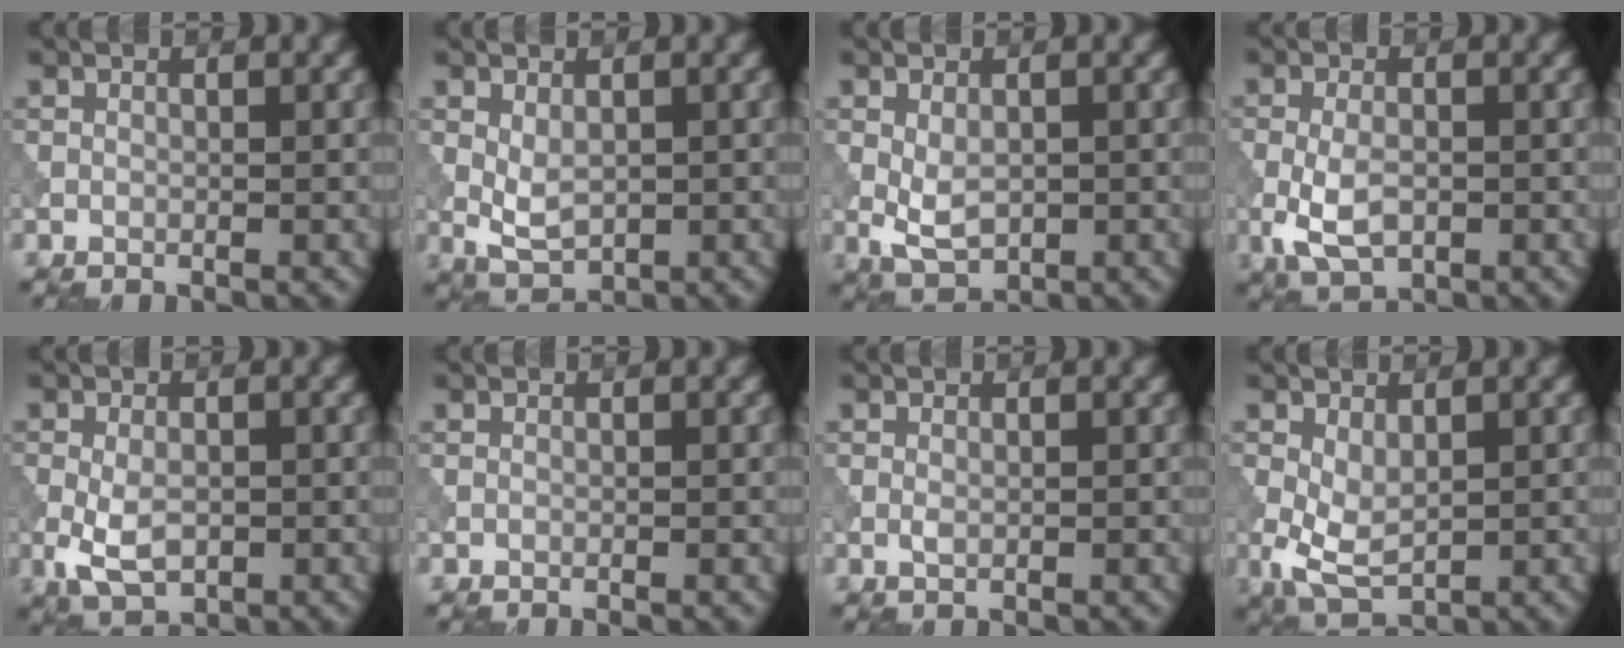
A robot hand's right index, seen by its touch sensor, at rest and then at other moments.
{"total": 2.8, "force": [0.2, 1.7, 2.3], "torque": [-0.047, -0.003, 0.008]}
{"total": 3.4, "force": [-0.3, 2.1, 2.7], "torque": [-0.055, -0.004, -0.003]}
{"total": 4.5, "force": [-1.3, 2.5, 3.5], "torque": [-0.076, -0.004, -0.026]}
{"total": 4.3, "force": [-1.1, 2.6, 3.3], "torque": [-0.070, -0.007, -0.021]}
{"total": 0.0}
{"total": 0.7, "force": [0.0, 0.4, 0.6], "torque": [-0.014, -0.003, 0.000]}
{"total": 3.8, "force": [0.0, 2.2, 3.1], "torque": [-0.074, -0.004, 0.004]}